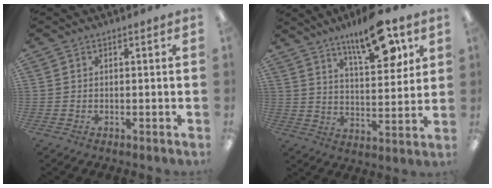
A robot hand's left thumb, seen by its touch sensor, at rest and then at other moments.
{"total": 15.1, "force": [9.9, 5.1, 10.2], "torque": [-0.145, -0.049, 0.160]}